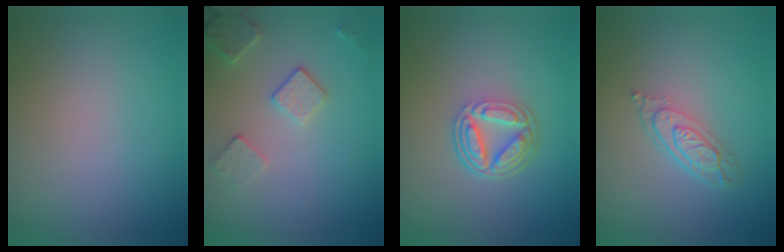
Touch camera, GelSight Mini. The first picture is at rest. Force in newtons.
{"total": 2.7, "press": 2.7, "slide": 0.7}
{"total": 4.7, "press": 3.4, "slide": 3.2}
{"total": 3.4, "press": 2.6, "slide": 2.2}